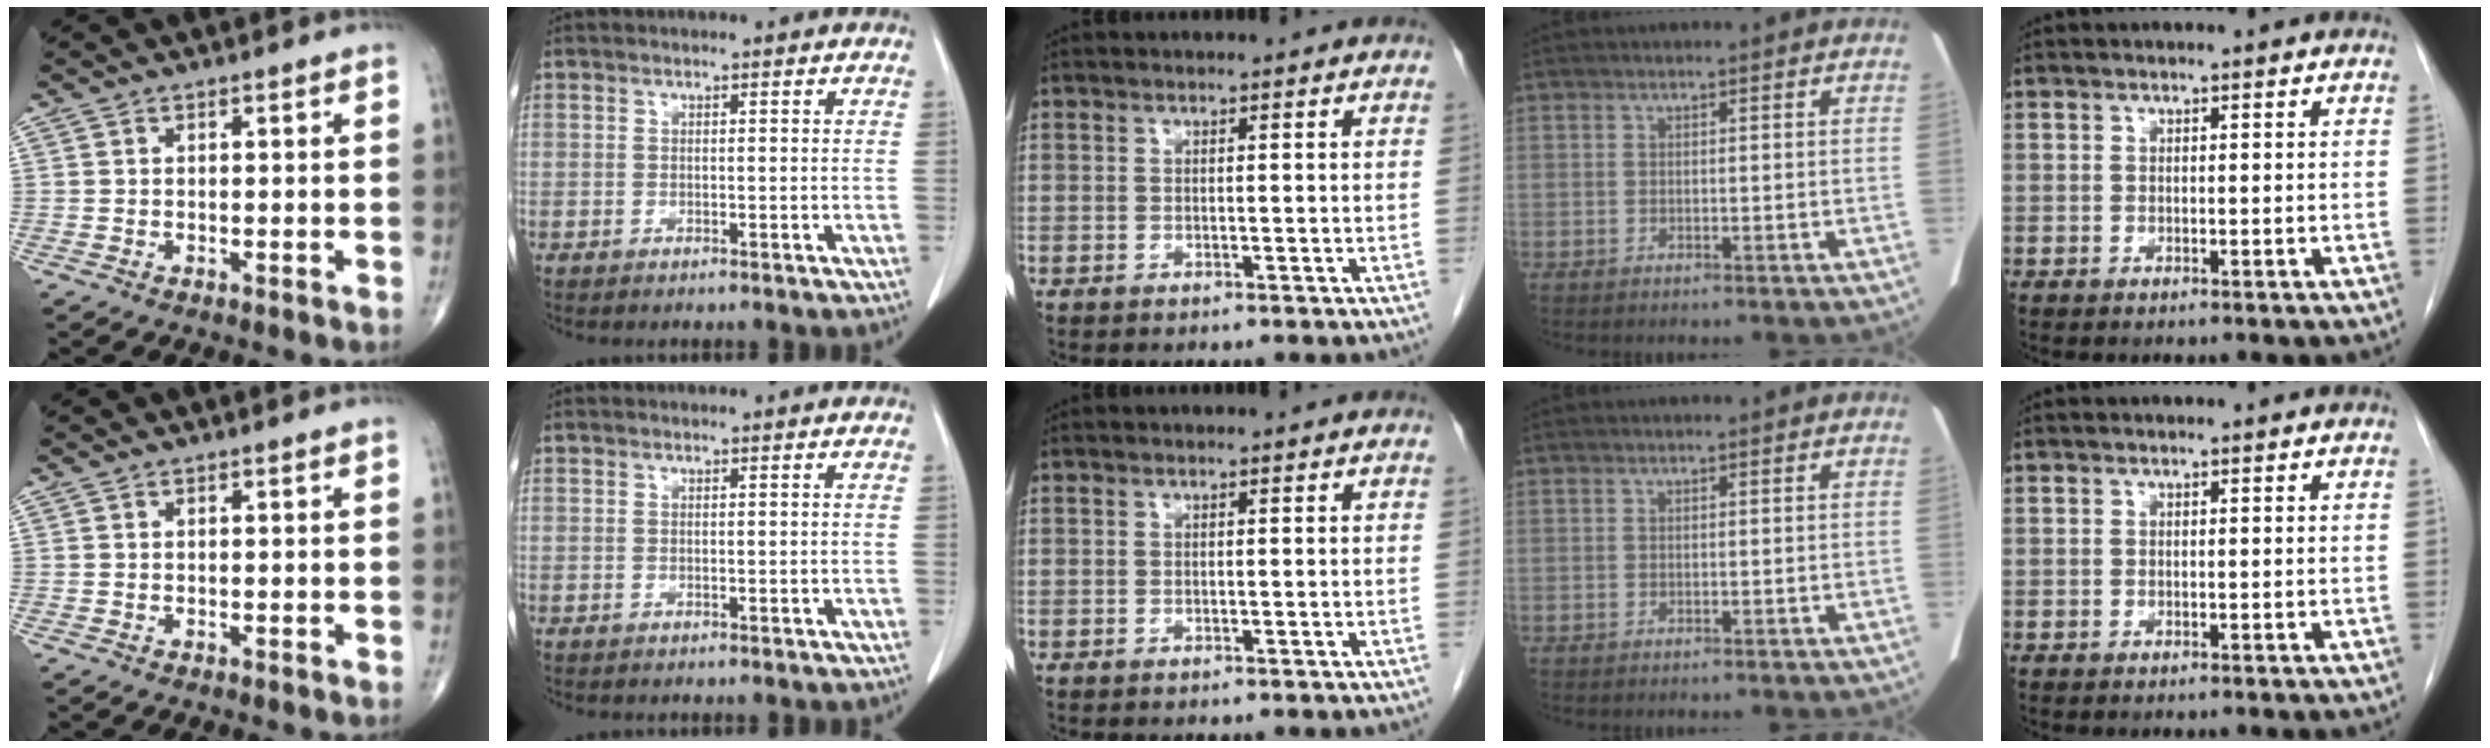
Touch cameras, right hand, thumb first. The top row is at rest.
{}